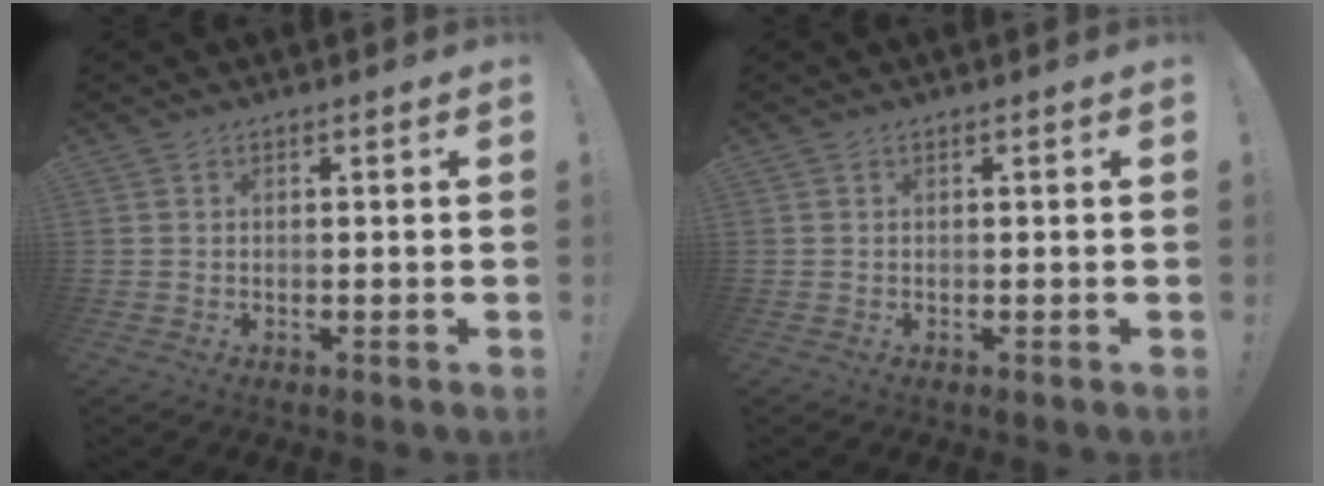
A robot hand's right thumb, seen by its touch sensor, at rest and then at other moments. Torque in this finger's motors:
{"motor_torque": [-0.01, -0.01, 0.00, 0.00, 0.00]}